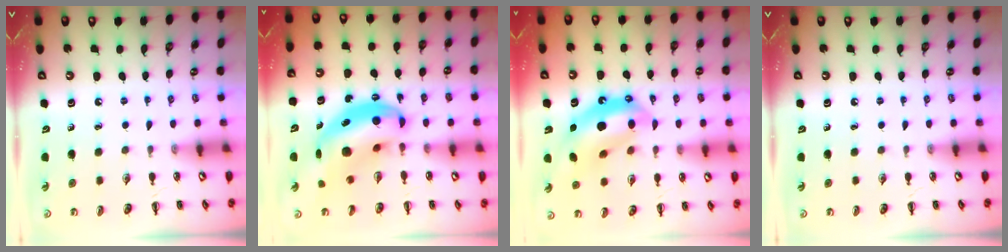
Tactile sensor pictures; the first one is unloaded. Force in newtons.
{"total": 11.4, "press": 11.0, "slide": 2.9}
{"total": 14.2, "press": 13.7, "slide": 4.0}
{"total": 0.0}